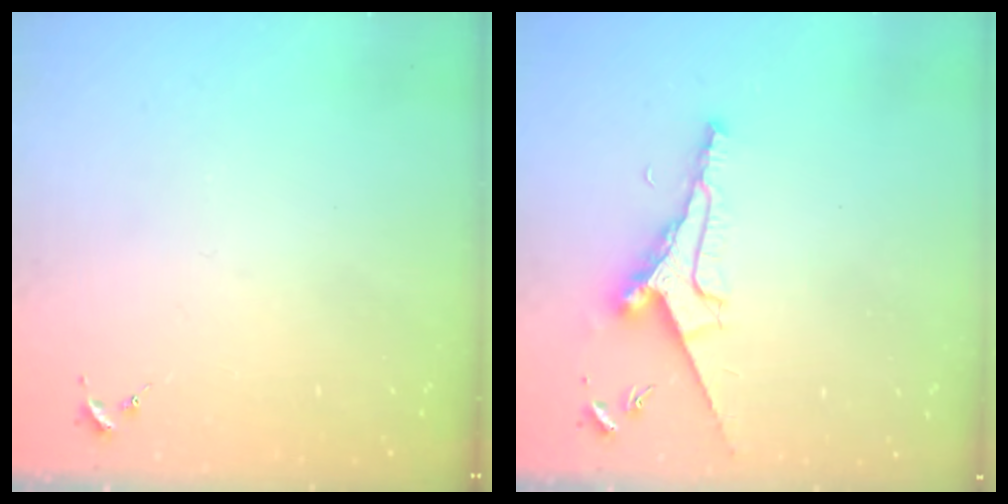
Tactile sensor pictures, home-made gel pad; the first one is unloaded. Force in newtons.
{"total": 9.5, "press": 9.5, "slide": 0.9}